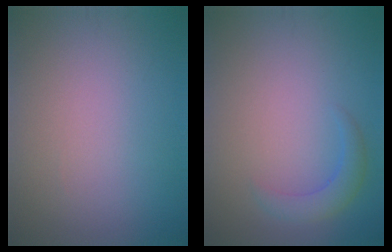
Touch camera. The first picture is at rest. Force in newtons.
{"total": 2.3, "press": 2.3, "slide": 0.0}